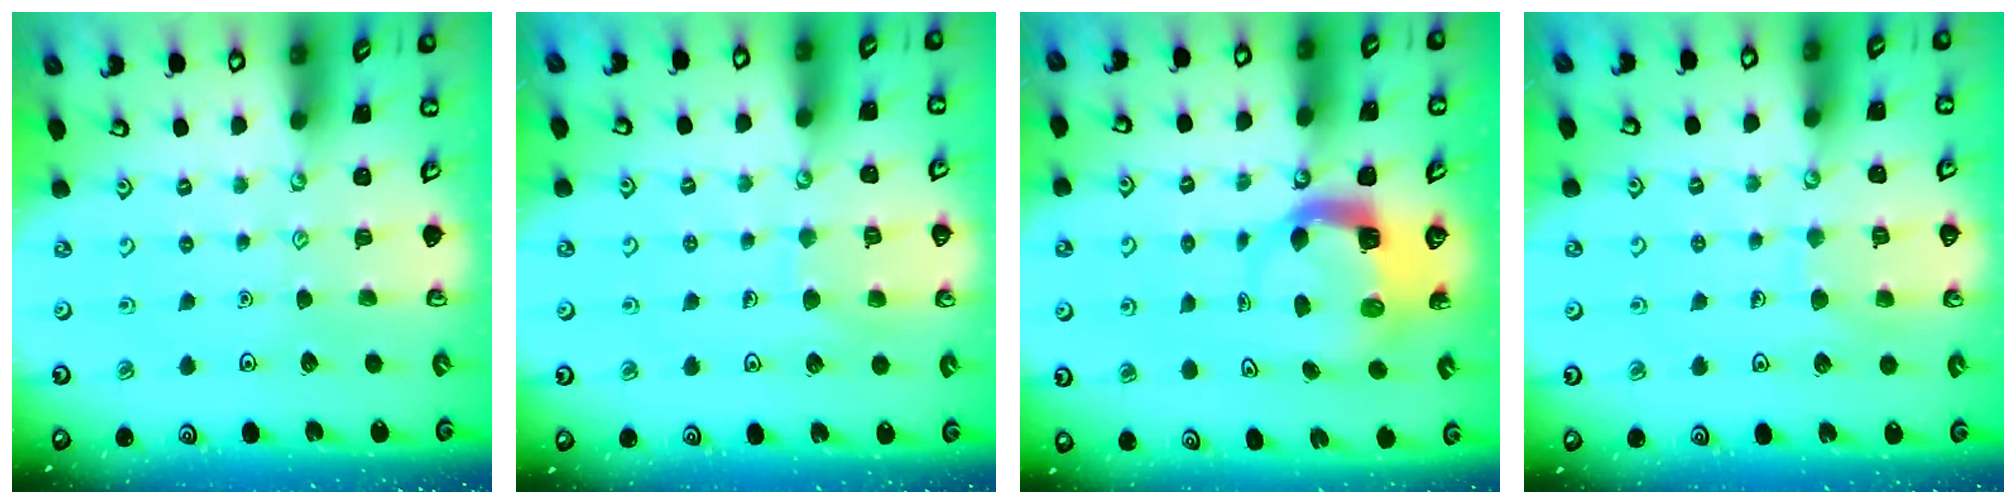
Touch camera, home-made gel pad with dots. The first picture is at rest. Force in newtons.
{"total": 7.1, "press": 7.1, "slide": 0.3}
{"total": 6.2, "press": 6.2, "slide": 0.6}
{"total": 7.1, "press": 7.1, "slide": 0.3}